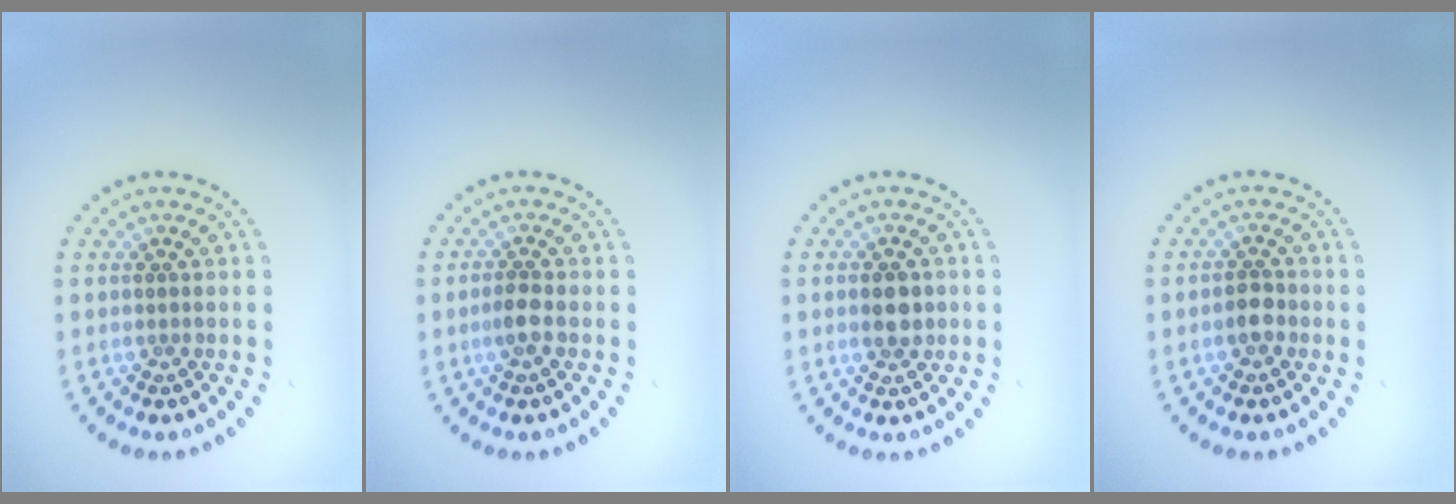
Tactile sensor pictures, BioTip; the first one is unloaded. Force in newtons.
{"total": 1.5, "press": 1.4, "slide": 0.5}
{"total": 2.4, "press": 2.4, "slide": 0.2}
{"total": 1.8, "press": 1.7, "slide": 0.6}